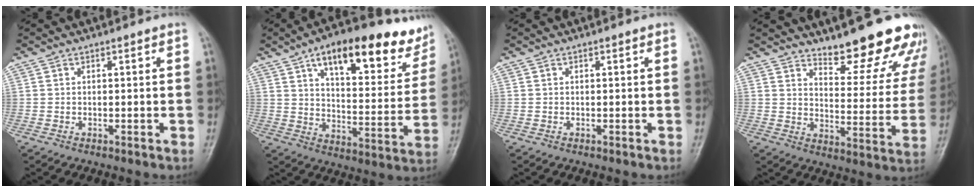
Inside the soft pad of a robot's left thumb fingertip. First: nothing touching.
{"total": 20.4, "force": [12.4, 7.8, 14.1], "torque": [-0.160, -0.040, 0.185]}
{"total": 0.0}
{"total": 17.6, "force": [15.3, 4.9, 7.3], "torque": [-0.041, -0.126, 0.191]}